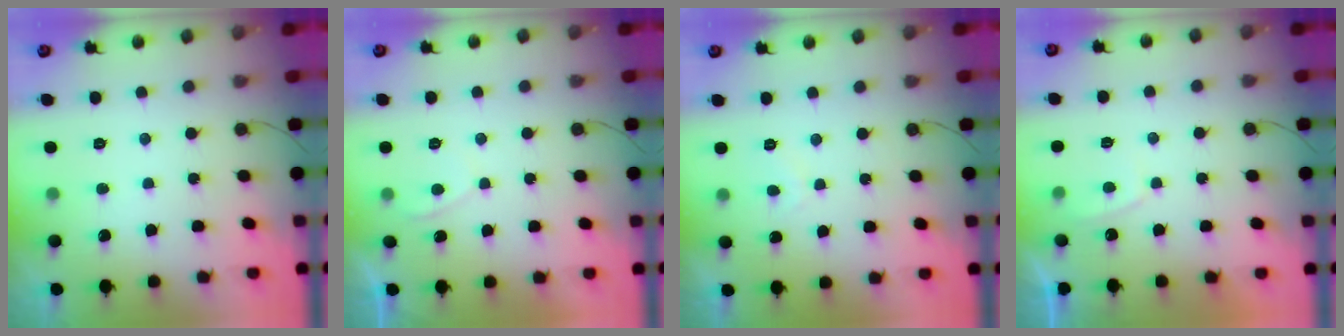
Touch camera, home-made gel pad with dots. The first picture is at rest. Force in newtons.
{"total": 1.0, "press": 0.8, "slide": 0.5}
{"total": 1.4, "press": 1.3, "slide": 0.5}
{"total": 1.3, "press": 1.1, "slide": 0.6}